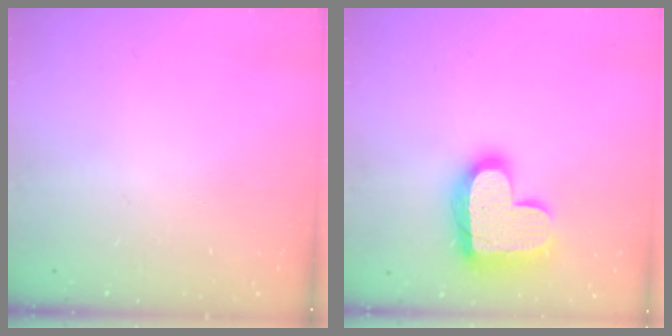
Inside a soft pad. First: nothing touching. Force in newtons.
{"total": 19.2, "press": 19.2, "slide": 1.3}